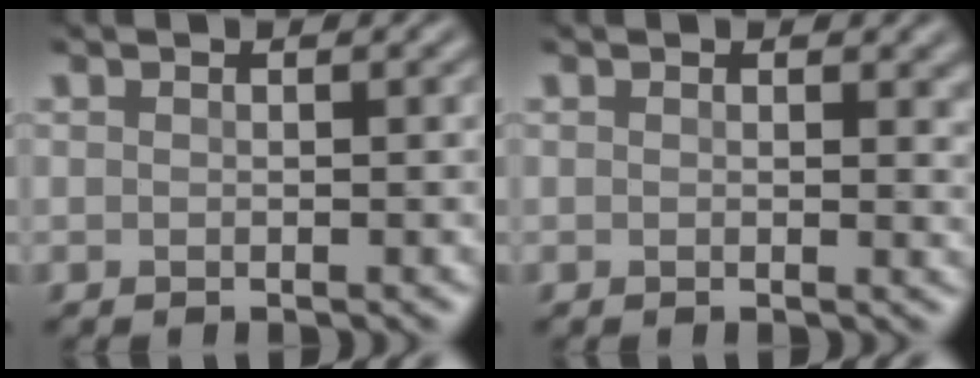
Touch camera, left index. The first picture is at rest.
{"total": 1.3, "force": [0.5, 0.7, 1.0], "torque": [-0.006, -0.004, 0.005]}